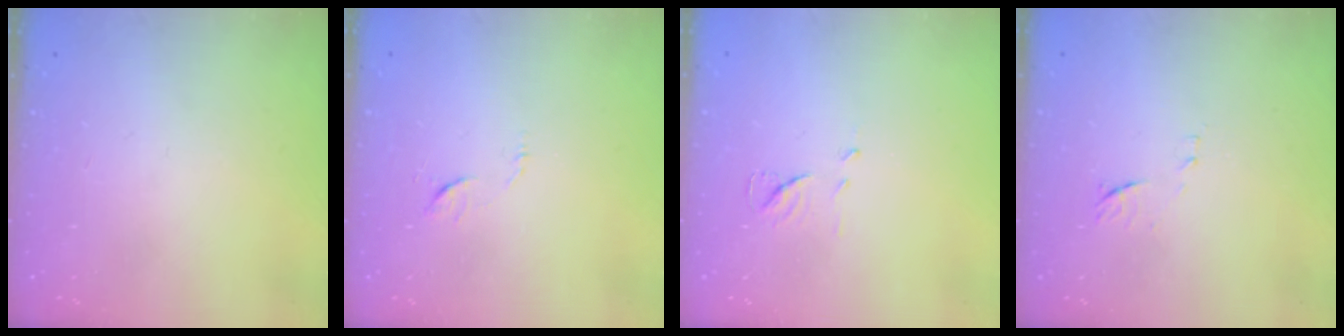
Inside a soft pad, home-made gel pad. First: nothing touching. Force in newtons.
{"total": 4.6, "press": 4.5, "slide": 0.5}
{"total": 7.0, "press": 7.0, "slide": 0.3}
{"total": 7.1, "press": 7.1, "slide": 0.7}